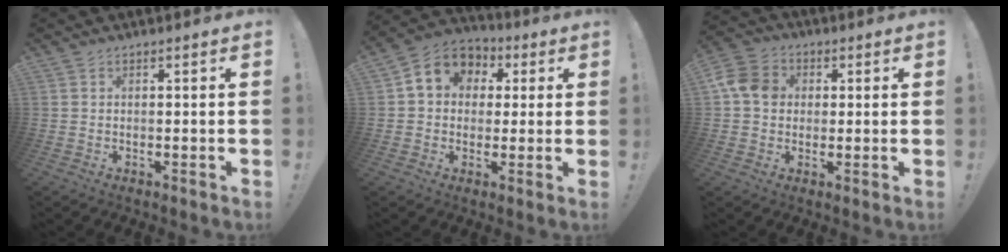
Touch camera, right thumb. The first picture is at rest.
{"total": 9.8, "force": [2.4, 8.3, 4.6], "torque": [-0.060, -0.004, 0.049]}
{"total": 9.7, "force": [1.4, 8.0, 5.3], "torque": [-0.096, 0.013, 0.028]}